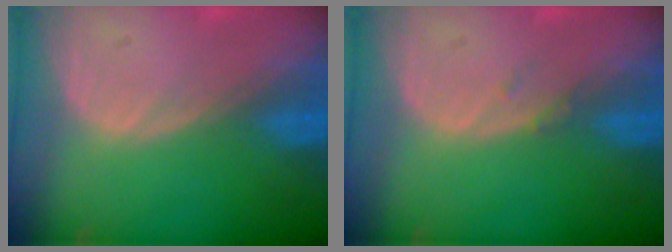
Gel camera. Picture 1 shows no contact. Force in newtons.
{"total": 0.8, "press": 0.8, "slide": 0.1}